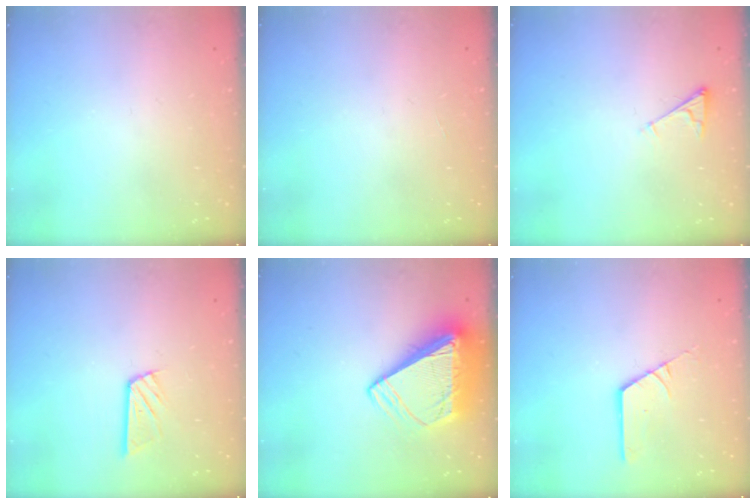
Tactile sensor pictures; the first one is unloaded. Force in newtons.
{"total": 0.0}
{"total": 2.8, "press": 2.7, "slide": 0.4}
{"total": 7.7, "press": 7.7, "slide": 0.6}
{"total": 11.8, "press": 11.7, "slide": 1.2}
{"total": 2.6, "press": 2.6, "slide": 0.2}